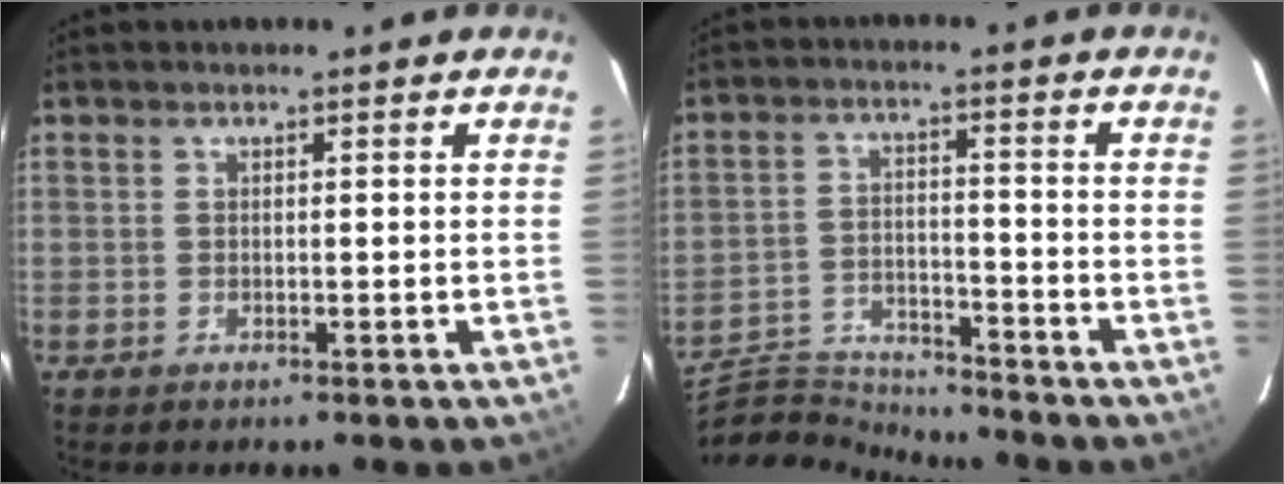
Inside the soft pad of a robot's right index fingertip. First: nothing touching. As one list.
[{"total": 9.2, "force": [-9.2, -0.3, -0.2], "torque": [-0.018, 0.011, -0.181]}]